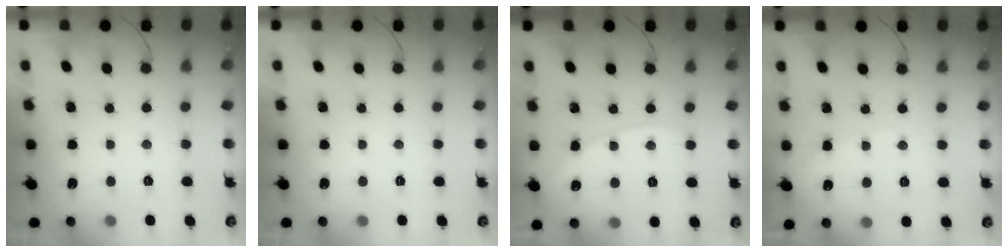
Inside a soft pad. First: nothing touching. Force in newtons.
{"total": 0.0}
{"total": 4.8, "press": 4.8, "slide": 0.7}
{"total": 3.9, "press": 3.9, "slide": 0.4}